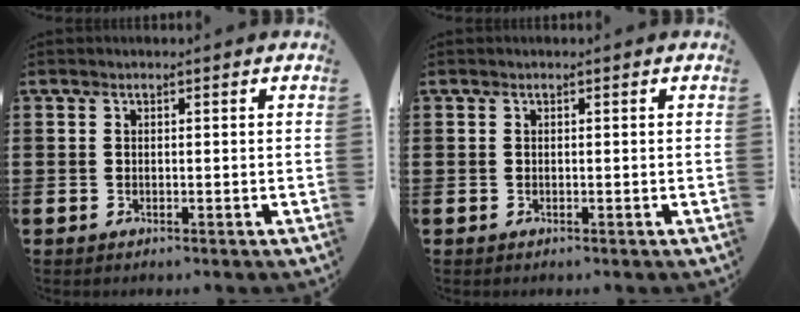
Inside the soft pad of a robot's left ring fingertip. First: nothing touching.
{"total": 0.0}